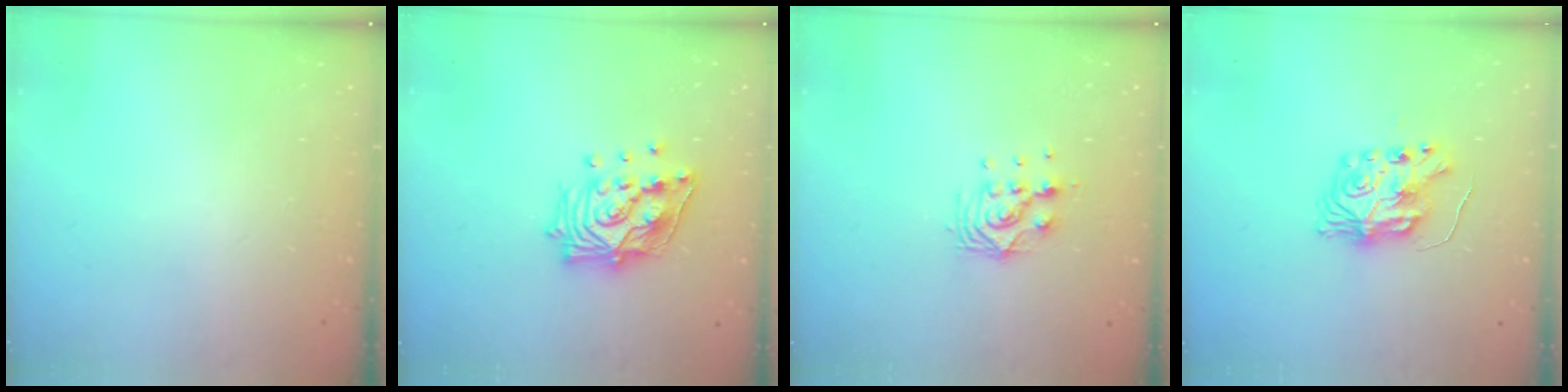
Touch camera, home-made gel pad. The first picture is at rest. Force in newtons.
{"total": 16.7, "press": 16.7, "slide": 1.2}
{"total": 9.2, "press": 9.2, "slide": 0.7}
{"total": 8.3, "press": 8.2, "slide": 0.2}